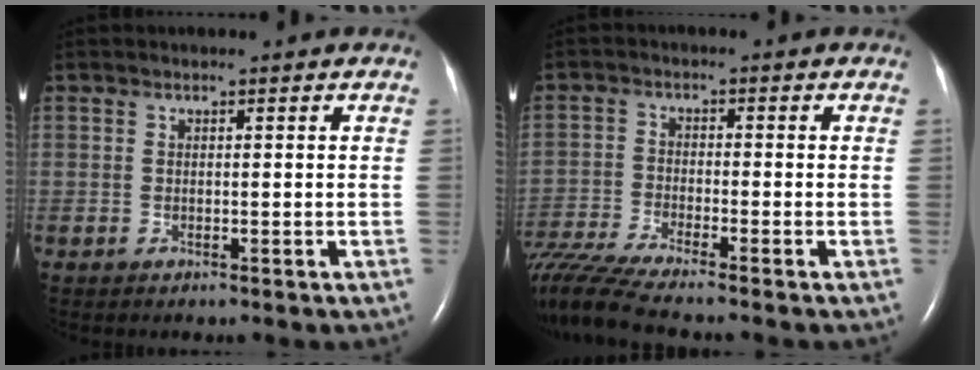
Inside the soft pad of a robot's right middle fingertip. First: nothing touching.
{"total": 10.1, "force": [-9.0, -1.2, 4.4], "torque": [-0.089, -0.019, -0.164]}